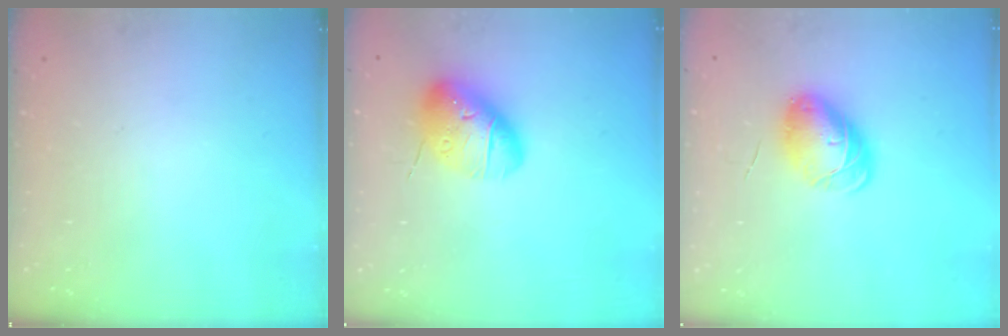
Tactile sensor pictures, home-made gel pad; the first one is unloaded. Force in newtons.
{"total": 14.1, "press": 13.9, "slide": 2.6}
{"total": 9.0, "press": 8.8, "slide": 1.9}